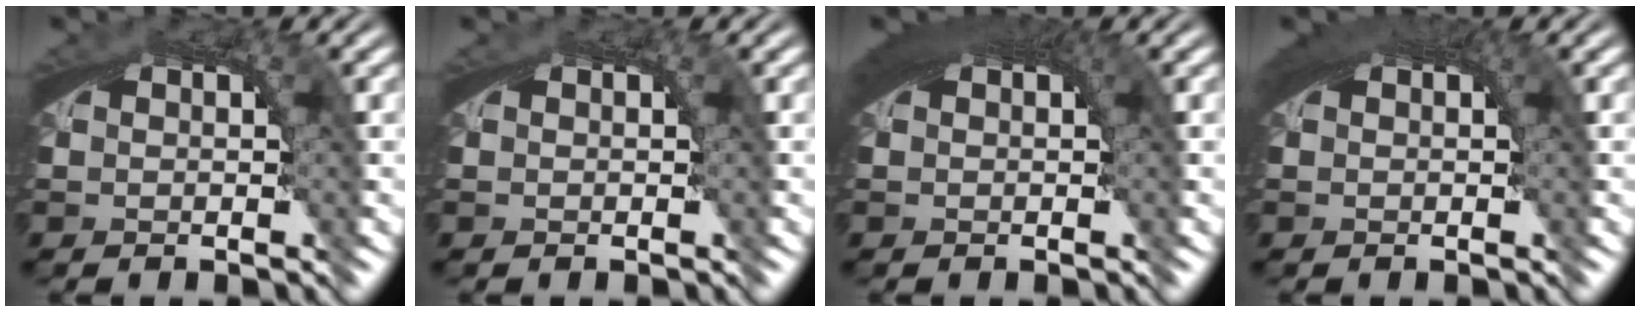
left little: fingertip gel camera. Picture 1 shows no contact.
{"total": 0.0}
{"total": 3.2, "force": [1.1, 1.0, 2.9], "torque": [-0.036, 0.011, 0.015]}
{"total": 2.3, "force": [0.9, 0.5, 2.1], "torque": [-0.025, 0.008, 0.013]}